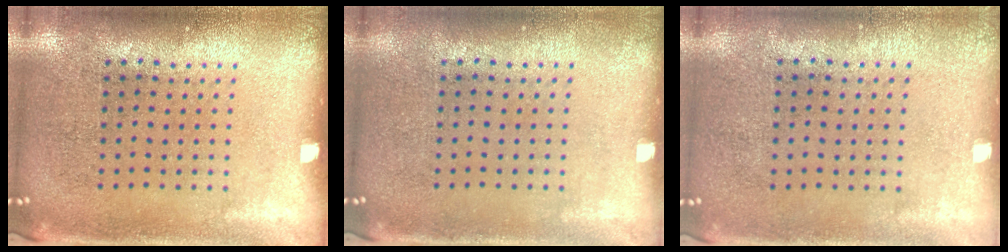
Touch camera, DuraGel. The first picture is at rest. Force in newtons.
{"total": 0.0}
{"total": 0.0}